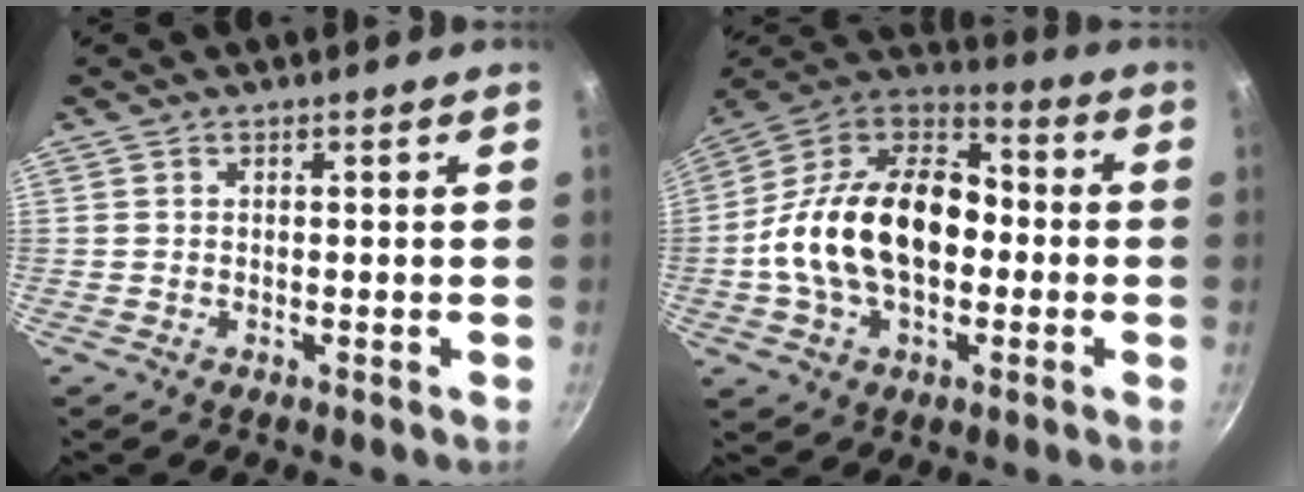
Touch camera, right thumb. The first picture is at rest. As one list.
[{"total": 22.6, "force": [-1.9, 14.8, 17.0], "torque": [-0.271, 0.048, -0.050]}]